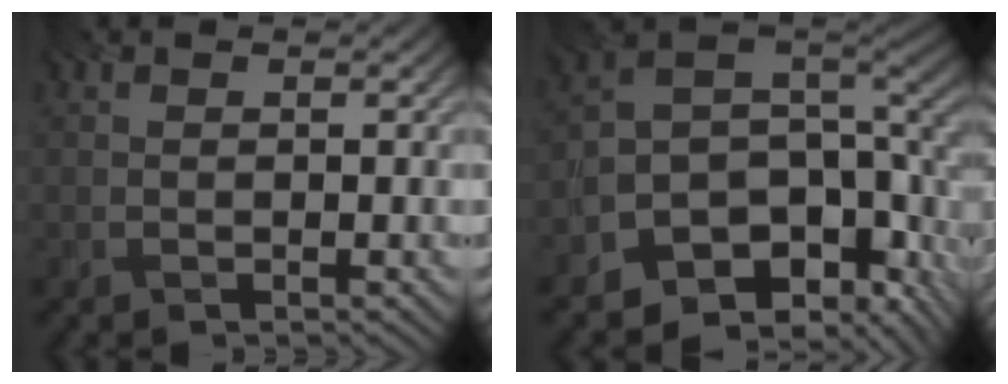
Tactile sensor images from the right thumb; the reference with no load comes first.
{"total": 12.2, "force": [-4.7, 7.9, 8.1], "torque": [-0.155, -0.028, -0.068]}